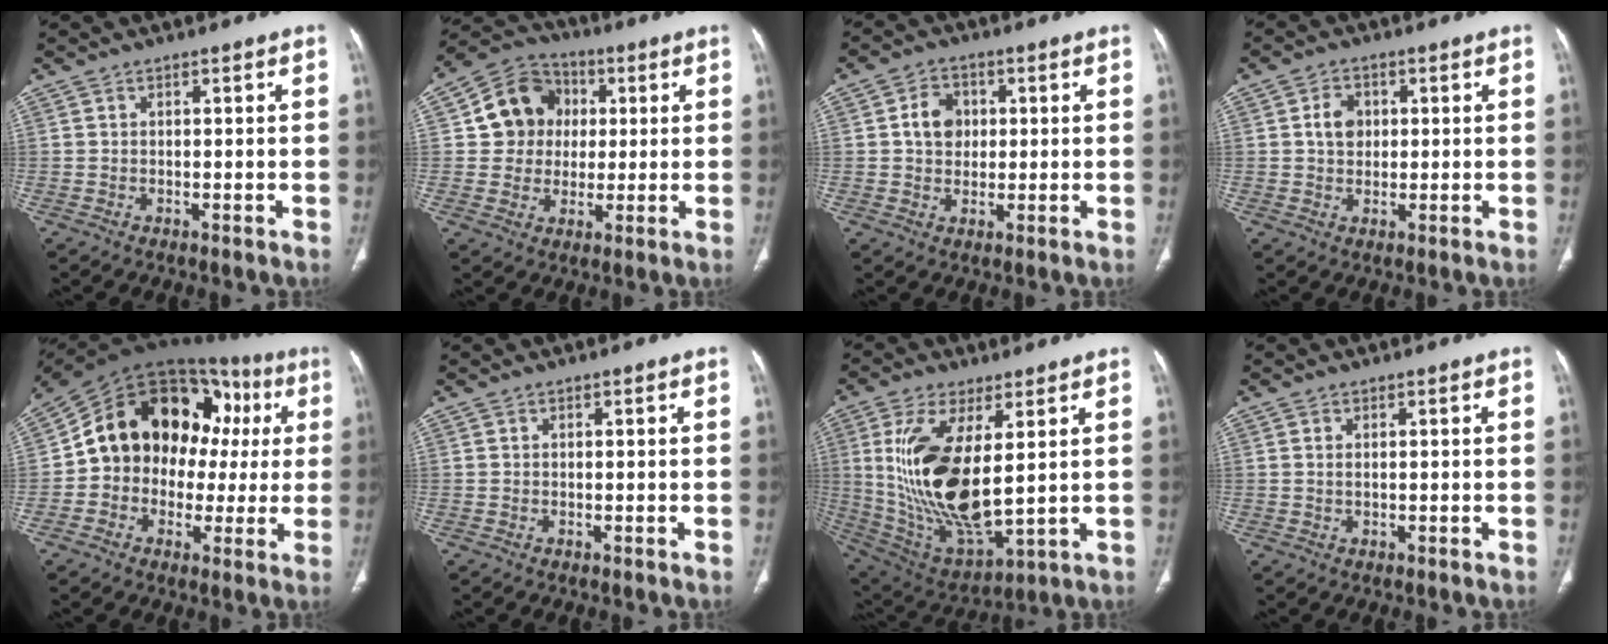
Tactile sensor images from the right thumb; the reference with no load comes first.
{"total": 11.7, "force": [1.9, 10.7, 4.4], "torque": [-0.038, 0.011, 0.027]}
{"total": 6.1, "force": [1.0, 5.0, 3.4], "torque": [-0.037, 0.004, 0.013]}
{"total": 4.5, "force": [0.8, 3.6, 2.6], "torque": [-0.031, 0.002, 0.011]}
{"total": 21.9, "force": [2.4, 16.5, 14.3], "torque": [-0.175, 0.060, 0.034]}
{"total": 0.0}
{"total": 20.3, "force": [3.3, 8.5, 18.2], "torque": [-0.363, -0.029, 0.081]}
{"total": 0.7, "force": [0.2, 0.3, 0.6], "torque": [-0.017, 0.000, 0.006]}